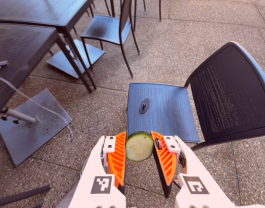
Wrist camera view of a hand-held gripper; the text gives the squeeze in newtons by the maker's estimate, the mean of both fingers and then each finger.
{"total": 12.0, "left": 11.8, "right": 12.1}